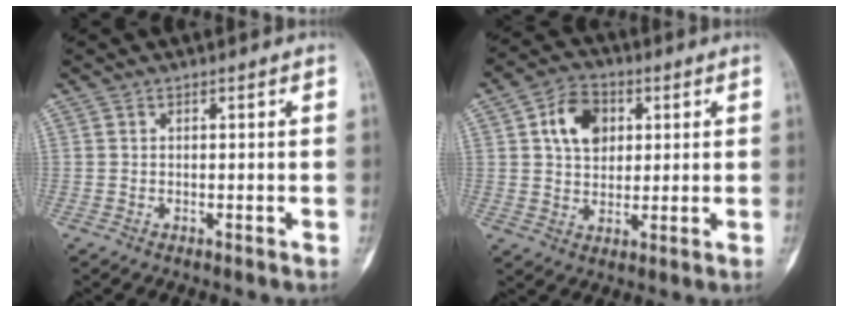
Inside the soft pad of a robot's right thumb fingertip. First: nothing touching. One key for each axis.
{"total": 9.1, "fx": 2.5, "fy": 6.6, "fz": 5.7, "tx": -0.072, "ty": -0.001, "tz": 0.040}